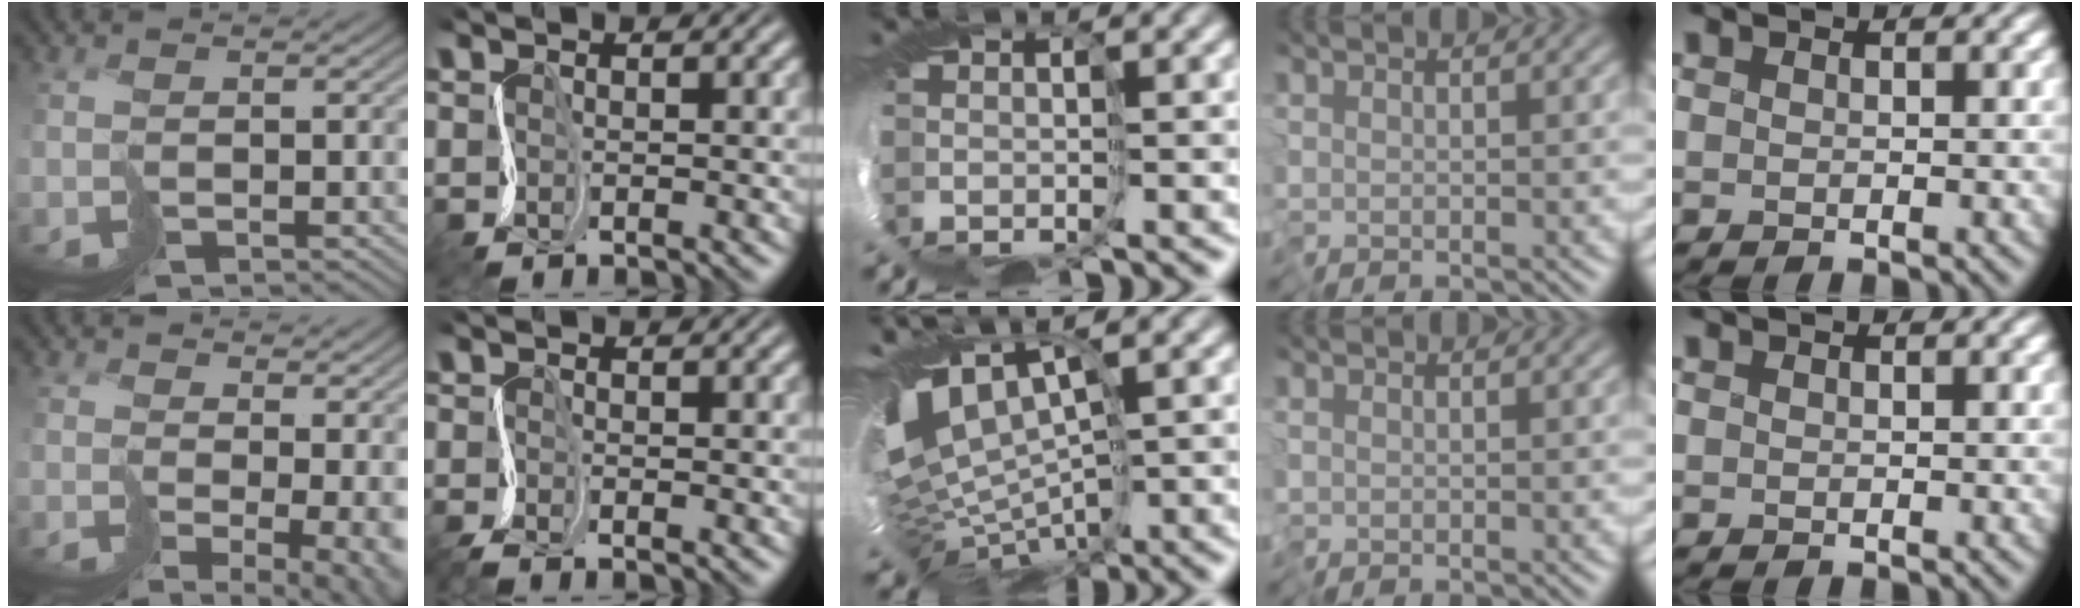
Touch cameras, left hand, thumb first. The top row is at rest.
{"thumb": {"total": 8.5, "force": [0.8, 4.1, 7.4], "torque": [-0.117, -0.033, 0.054]}, "index": {"total": 1.6, "force": [-1.4, -0.1, 0.7], "torque": [-0.019, -0.003, -0.037]}, "middle": {"total": 8.2, "force": [1.3, 4.7, 6.6], "torque": [-0.133, -0.011, 0.058]}}